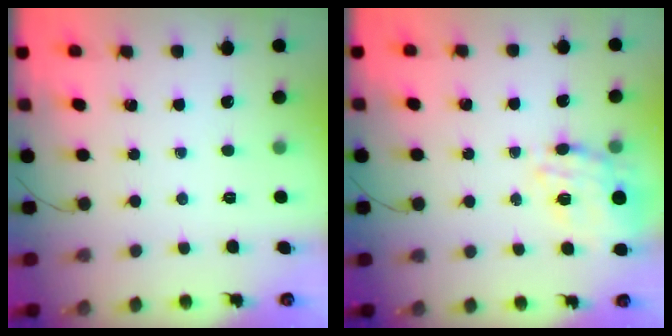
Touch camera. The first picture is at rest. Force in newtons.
{"total": 14.5, "press": 14.2, "slide": 3.1}